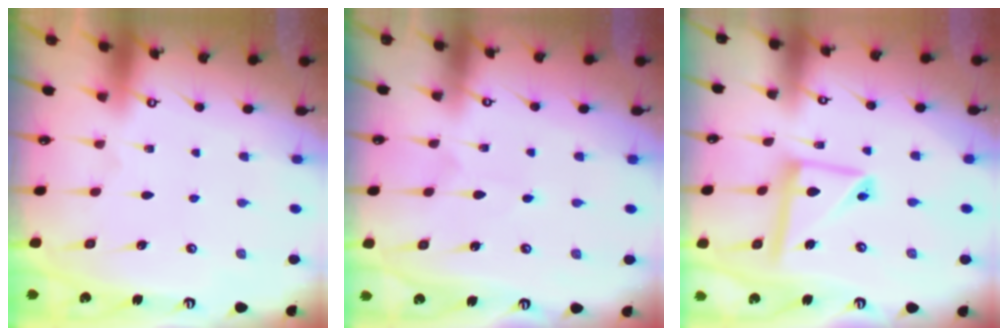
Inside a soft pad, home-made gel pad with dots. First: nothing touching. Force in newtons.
{"total": 3.4, "press": 3.4, "slide": 0.3}
{"total": 12.1, "press": 12.0, "slide": 1.3}